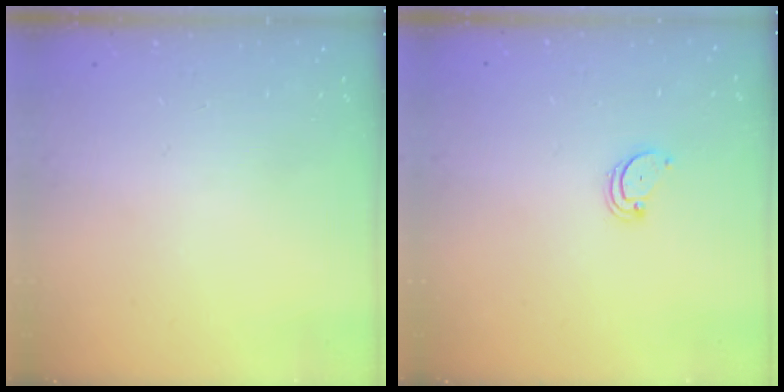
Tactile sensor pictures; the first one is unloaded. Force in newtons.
{"total": 1.8, "press": 1.8, "slide": 0.2}